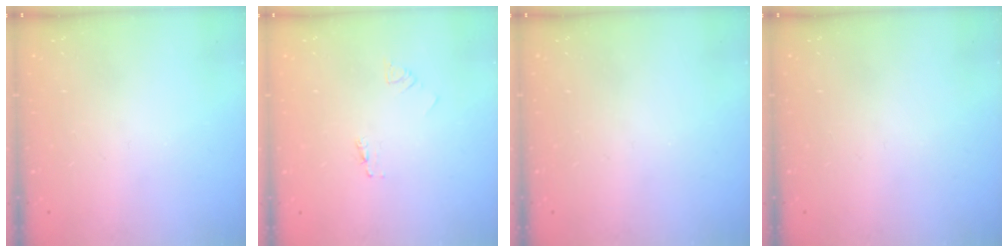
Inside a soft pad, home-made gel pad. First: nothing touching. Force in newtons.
{"total": 2.1, "press": 2.1, "slide": 0.1}
{"total": 0.0}
{"total": 0.0}